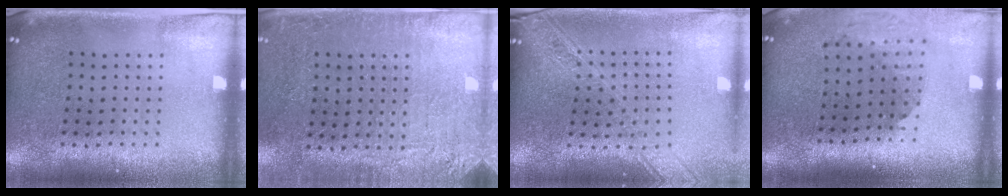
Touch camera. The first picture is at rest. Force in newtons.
{"total": 2.9, "press": 2.7, "slide": 1.0}
{"total": 2.3, "press": 1.9, "slide": 1.2}
{"total": 1.8, "press": 1.4, "slide": 1.2}